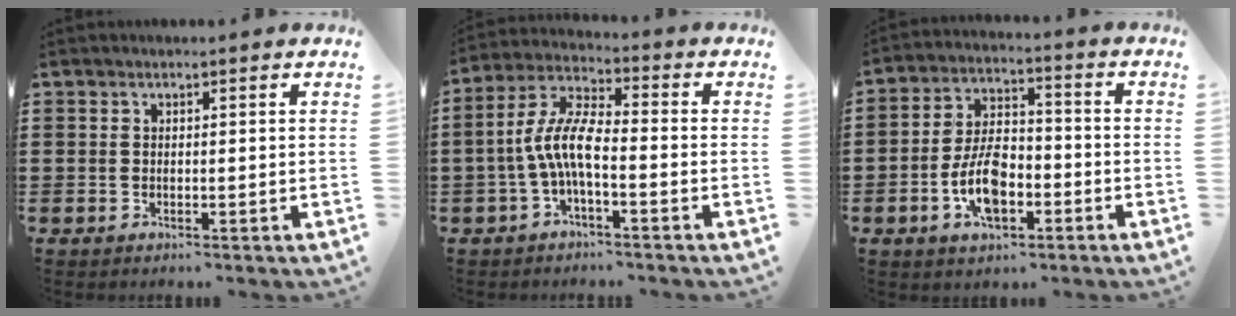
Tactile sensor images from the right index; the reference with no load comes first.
{"total": 7.7, "force": [-2.2, 2.2, 7.0], "torque": [-0.171, -0.013, -0.050]}
{"total": 8.4, "force": [-2.9, 4.3, 6.6], "torque": [-0.140, 0.007, -0.055]}